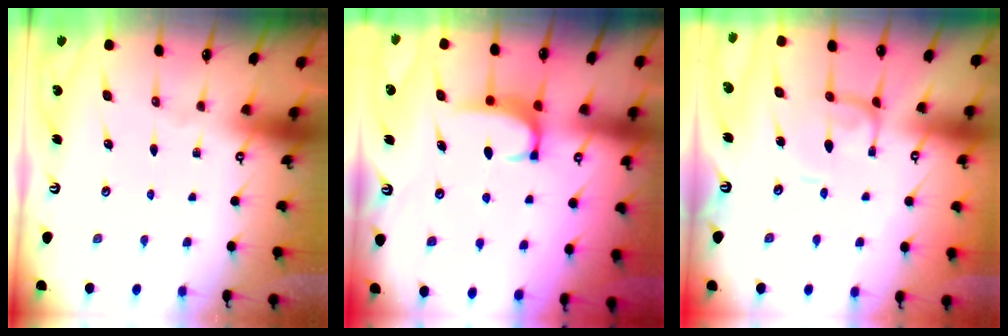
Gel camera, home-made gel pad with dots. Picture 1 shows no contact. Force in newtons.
{"total": 1.7, "press": 1.6, "slide": 0.5}
{"total": 0.9, "press": 0.8, "slide": 0.3}